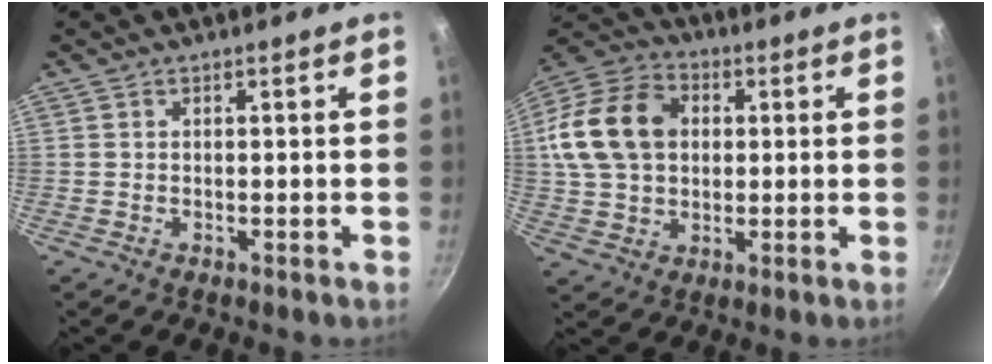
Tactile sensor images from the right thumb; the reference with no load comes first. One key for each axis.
{"total": 17.0, "fx": 2.7, "fy": 12.8, "fz": 10.9, "tx": -0.185, "ty": 0.024, "tz": 0.039}